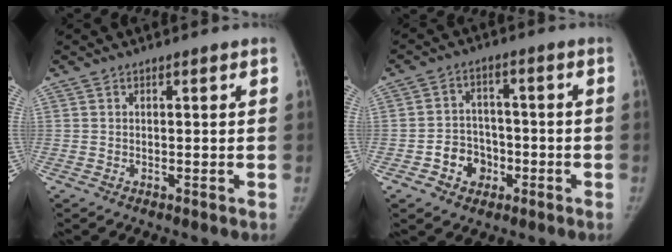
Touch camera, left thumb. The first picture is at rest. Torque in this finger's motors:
{"motor_torque": [-0.64, 0.71, 0.37, 0.49, 0.01]}